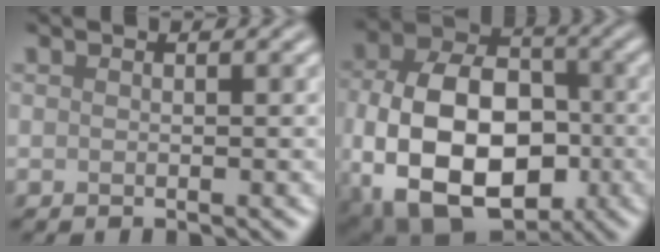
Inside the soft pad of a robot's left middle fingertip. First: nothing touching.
{"total": 15.0, "force": [-3.3, 9.9, 10.8], "torque": [-0.197, -0.025, -0.051]}